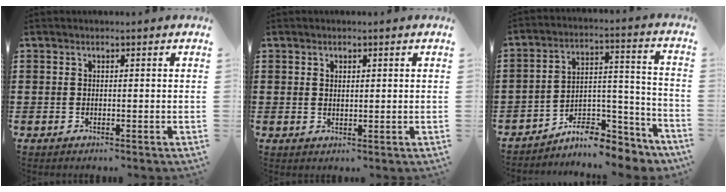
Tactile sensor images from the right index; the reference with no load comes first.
{"total": 0.9, "force": [0.5, 0.6, 0.5], "torque": [-0.011, 0.004, 0.010]}
{"total": 8.0, "force": [-7.0, 2.9, 2.6], "torque": [-0.029, 0.025, -0.130]}